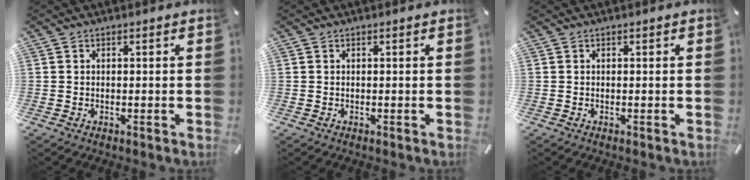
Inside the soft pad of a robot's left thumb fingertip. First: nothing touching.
{"total": 0.0}
{"total": 0.0}